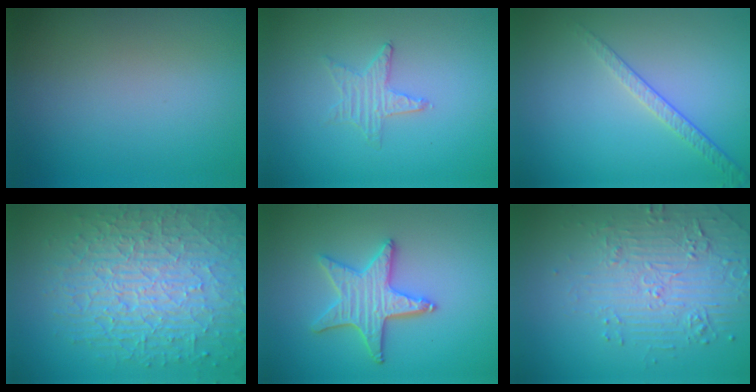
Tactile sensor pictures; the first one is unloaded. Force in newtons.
{"total": 0.9, "press": 0.9, "slide": 0.2}
{"total": 1.9, "press": 1.4, "slide": 1.3}
{"total": 10.0, "press": 6.5, "slide": 7.6}
{"total": 3.8, "press": 3.6, "slide": 1.3}
{"total": 4.8, "press": 3.6, "slide": 3.2}